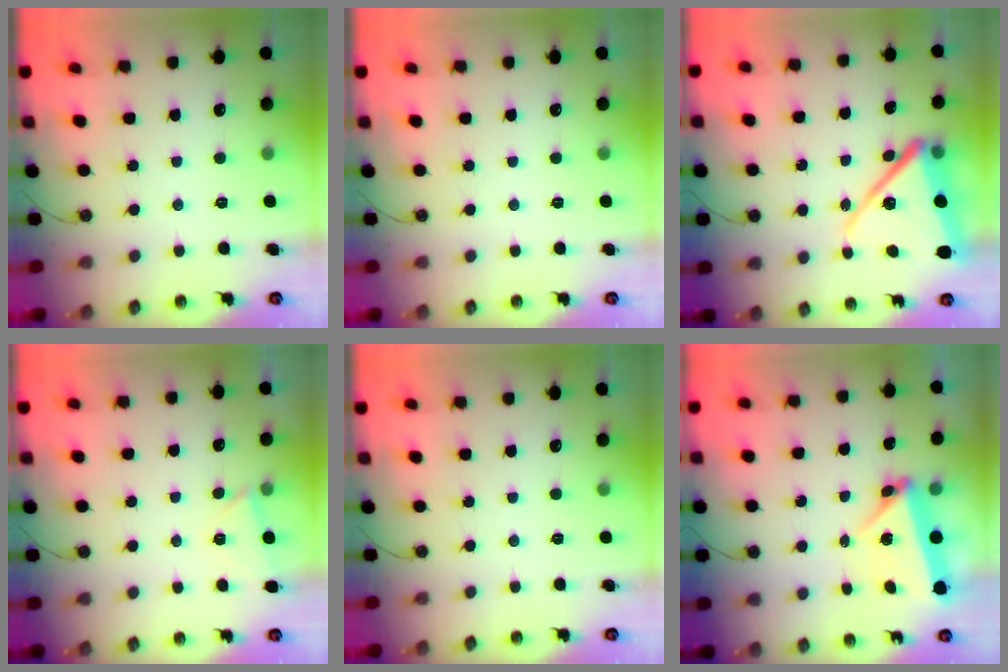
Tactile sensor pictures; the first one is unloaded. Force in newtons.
{"total": 0.0}
{"total": 16.5, "press": 16.4, "slide": 2.2}
{"total": 4.0, "press": 2.3, "slide": 3.2}
{"total": 0.0}
{"total": 5.5, "press": 5.5, "slide": 0.3}